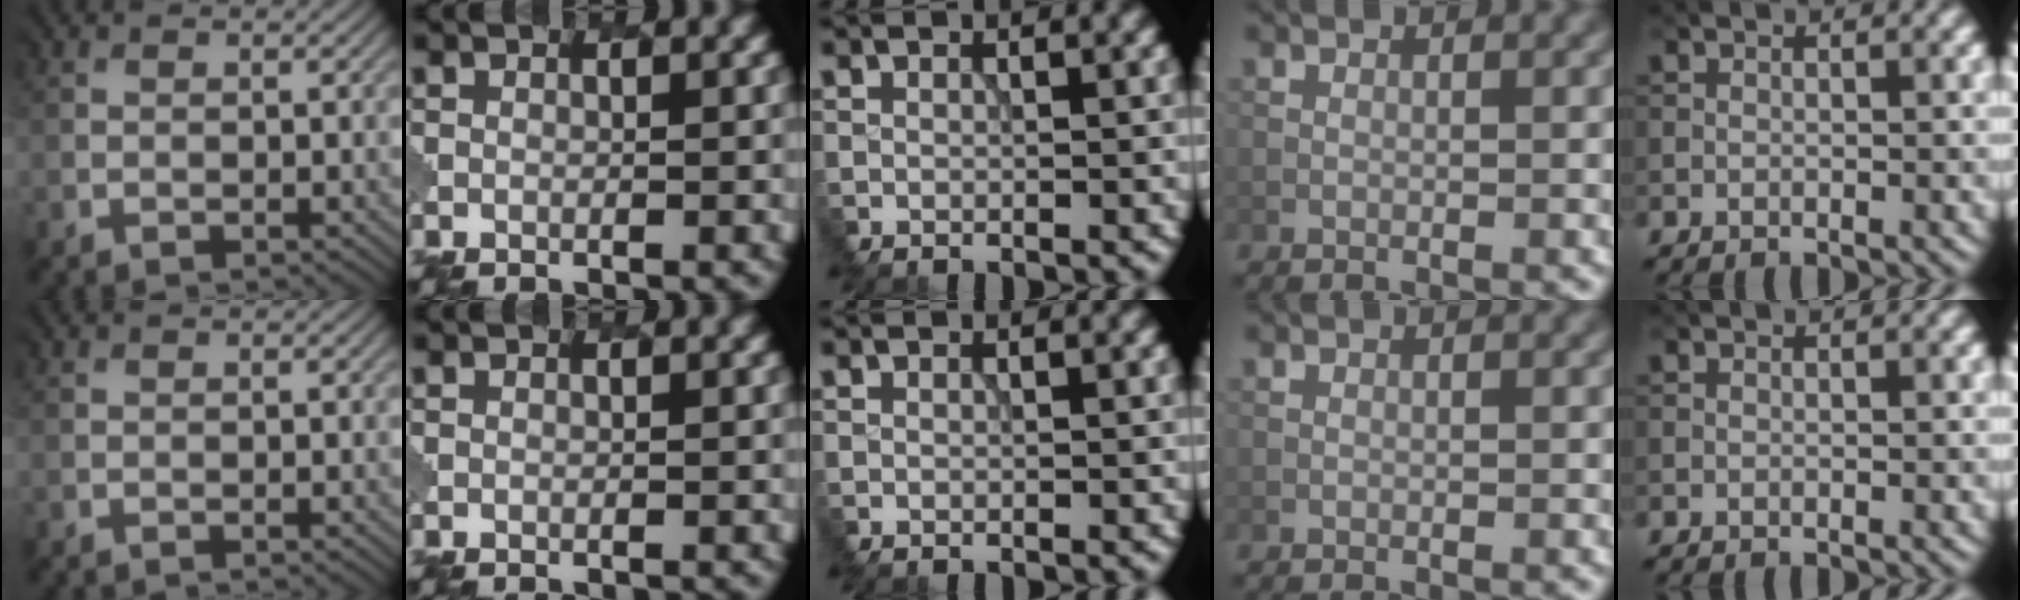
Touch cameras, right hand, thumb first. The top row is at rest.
{}